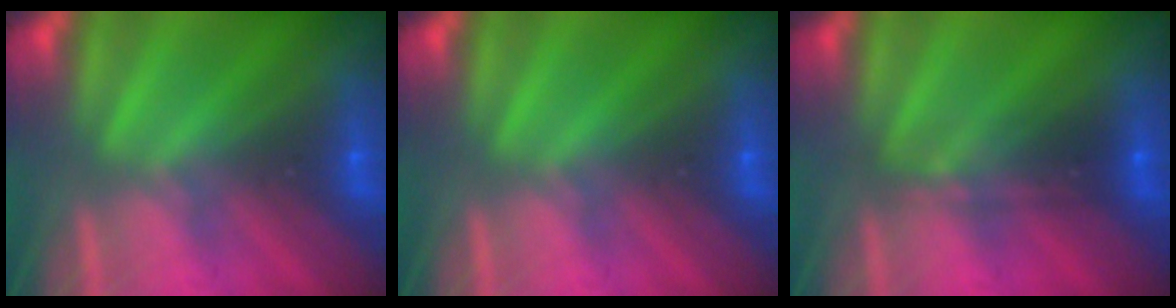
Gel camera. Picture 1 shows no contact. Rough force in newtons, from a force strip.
{"total": 0.0}
{"total": 2.4}